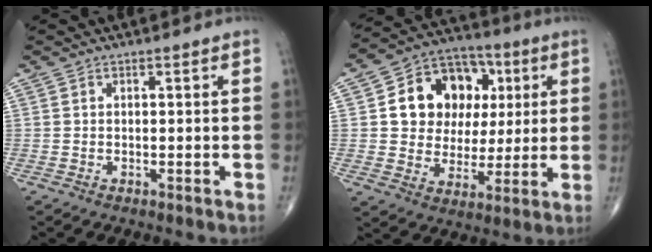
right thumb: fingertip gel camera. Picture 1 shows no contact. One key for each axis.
{"total": 16.6, "fx": 3.7, "fy": 13.2, "fz": 9.2, "tx": -0.102, "ty": 0.012, "tz": 0.064}